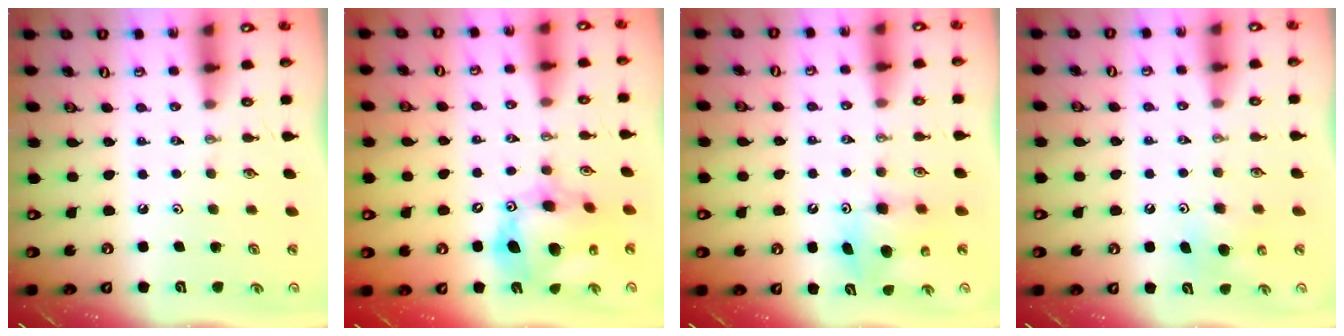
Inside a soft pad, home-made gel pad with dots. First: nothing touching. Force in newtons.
{"total": 15.0, "press": 14.9, "slide": 1.3}
{"total": 7.3, "press": 7.3, "slide": 0.5}
{"total": 6.1, "press": 6.1, "slide": 0.5}